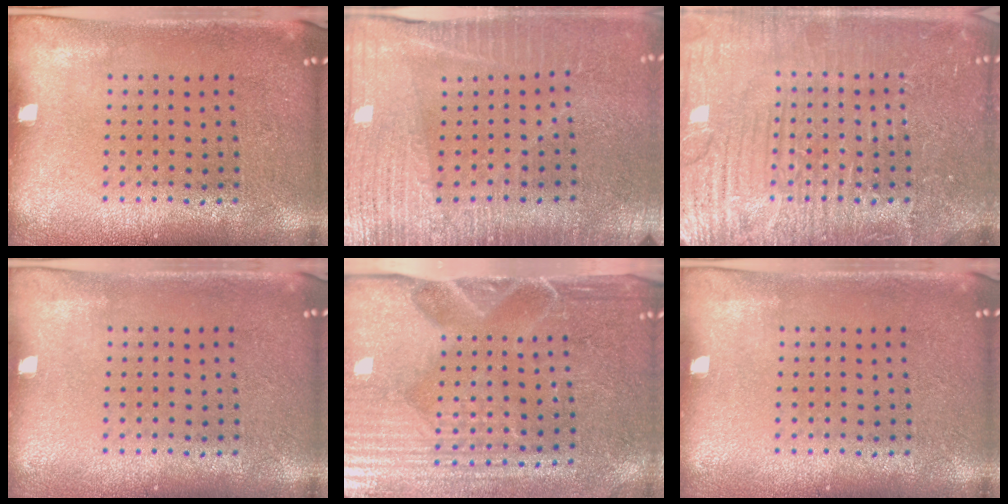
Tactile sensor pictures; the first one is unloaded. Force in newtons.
{"total": 3.5, "press": 3.3, "slide": 1.3}
{"total": 7.6, "press": 7.6, "slide": 0.9}
{"total": 0.0}
{"total": 4.6, "press": 4.1, "slide": 2.1}
{"total": 0.0}